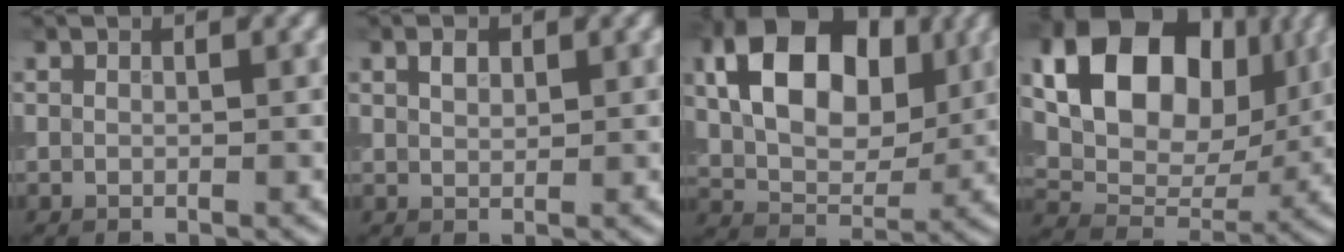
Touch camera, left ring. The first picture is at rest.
{"total": 1.3, "force": [0.7, 0.8, 0.8], "torque": [-0.014, 0.002, 0.014]}
{"total": 10.7, "force": [2.8, 7.1, 7.6], "torque": [-0.124, 0.006, 0.042]}
{"total": 13.4, "force": [4.5, 9.1, 8.8], "torque": [-0.151, 0.006, 0.077]}